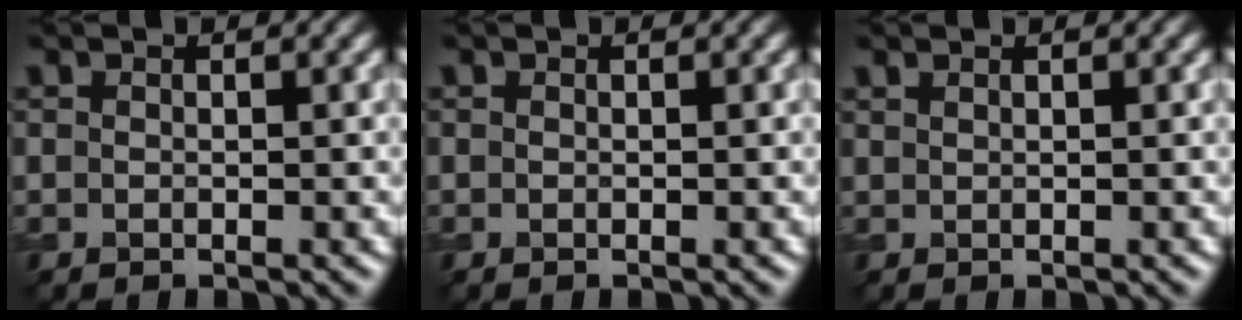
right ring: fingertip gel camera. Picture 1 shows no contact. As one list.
[{"total": 0.0}, {"total": 0.5, "force": [0.5, 0.1, 0.2], "torque": [-0.003, 0.001, 0.009]}]